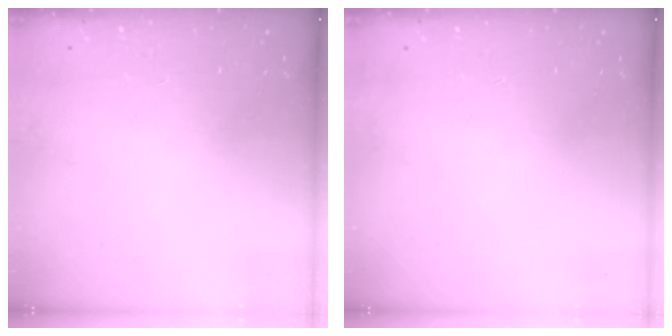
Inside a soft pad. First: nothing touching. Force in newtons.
{"total": 2.8, "press": 2.3, "slide": 1.7}